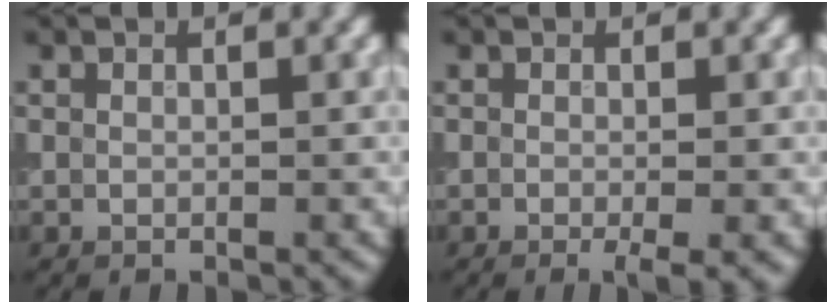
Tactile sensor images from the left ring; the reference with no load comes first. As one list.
[{"total": 1.8, "force": [-0.7, 0.3, 1.6], "torque": [-0.027, -0.009, -0.010]}]